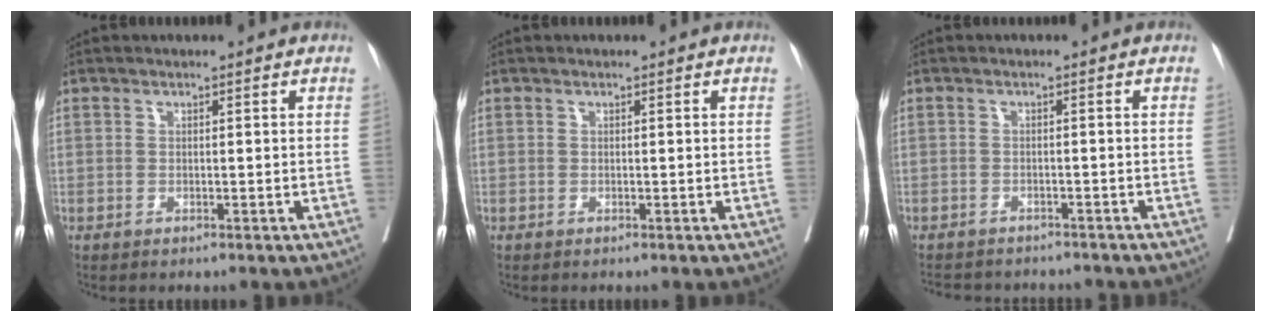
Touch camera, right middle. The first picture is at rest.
{"total": 0.0}
{"total": 10.0, "force": [-9.2, 2.9, 2.9], "torque": [-0.052, 0.001, -0.110]}